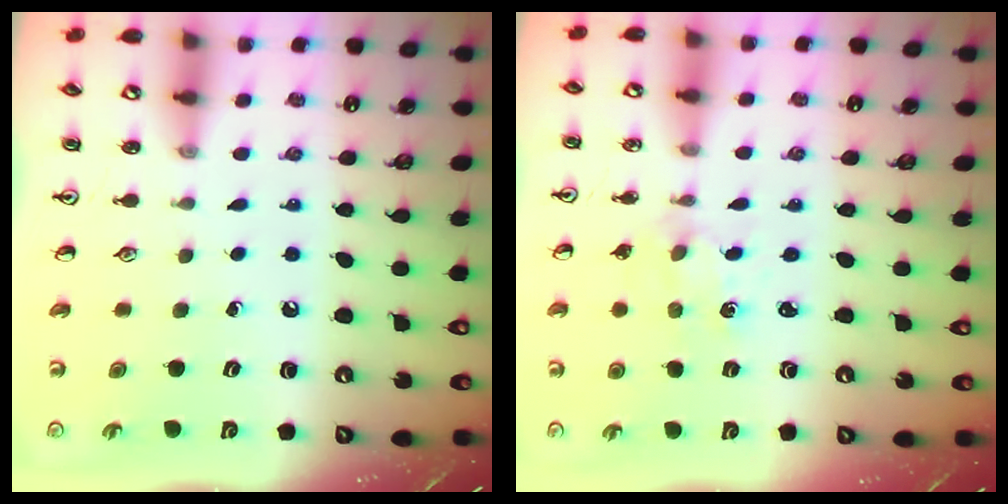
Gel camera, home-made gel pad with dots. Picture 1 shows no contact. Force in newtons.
{"total": 3.0, "press": 3.0, "slide": 0.3}